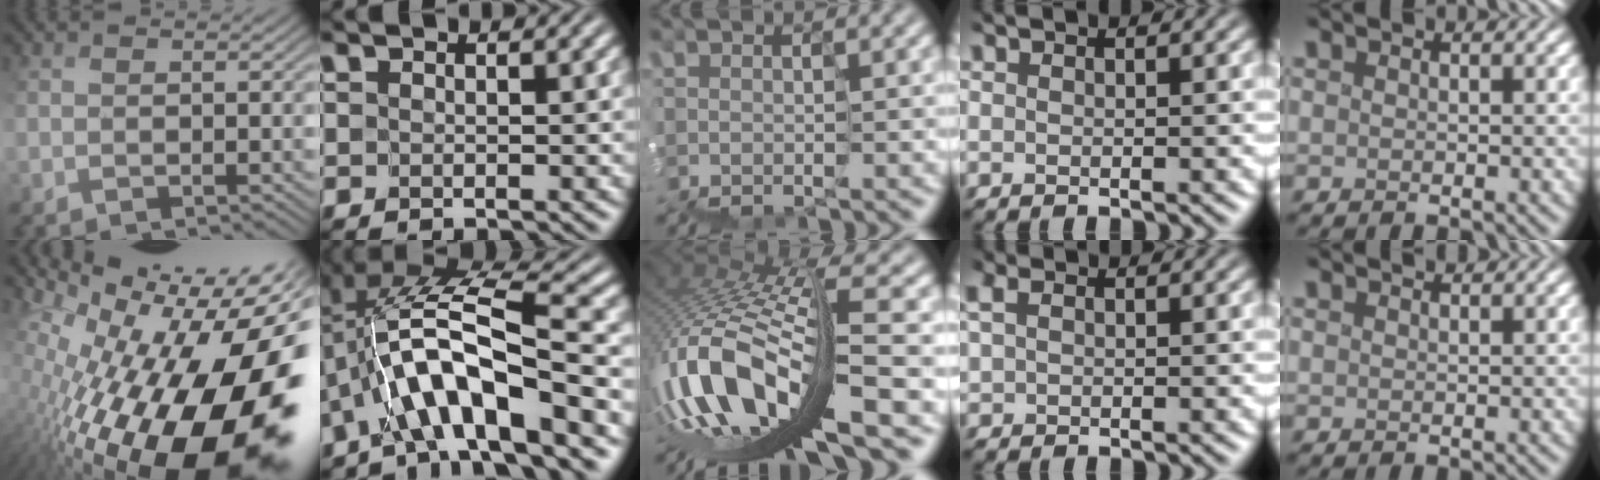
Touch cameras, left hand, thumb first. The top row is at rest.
{"thumb": {"total": 20.4, "force": [-4.8, 9.1, 17.6], "torque": [-0.269, -0.043, -0.054]}, "index": {"total": 9.7, "force": [-3.3, 2.6, 8.7], "torque": [-0.149, 0.019, -0.065]}, "middle": {"total": 10.3, "force": [-4.2, 3.1, 8.9], "torque": [-0.204, 0.017, -0.067]}, "ring": {"total": 1.3, "force": [0.6, 0.9, 0.8], "torque": [-0.028, 0.009, 0.023]}, "little": {"total": 0.8, "force": [0.8, 0.1, 0.1], "torque": [-0.002, 0.003, 0.012]}}